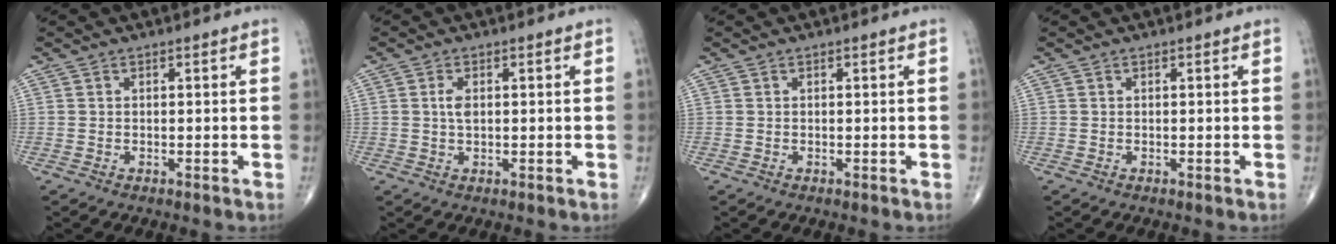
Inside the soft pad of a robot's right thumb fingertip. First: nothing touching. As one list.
[{"total": 2.2, "force": [0.3, 1.1, 1.8], "torque": [-0.036, -0.001, 0.005]}, {"total": 0.0}, {"total": 0.0}]